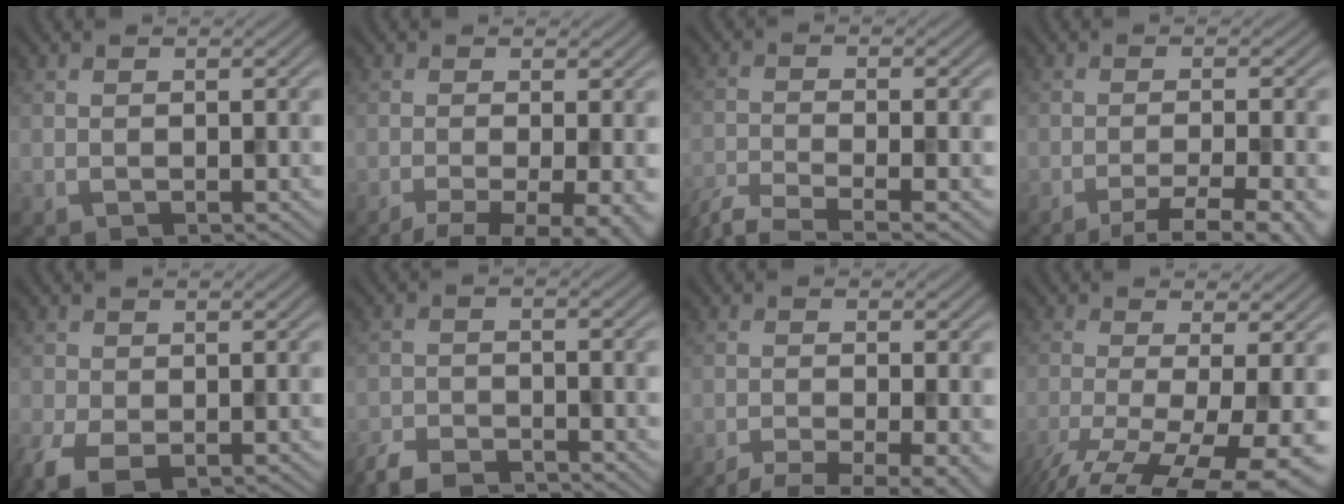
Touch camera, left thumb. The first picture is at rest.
{"total": 7.2, "force": [-3.5, 1.9, 6.1], "torque": [-0.084, -0.009, -0.051]}
{"total": 6.4, "force": [-5.0, 1.2, 3.9], "torque": [-0.075, -0.015, -0.097]}
{"total": 6.5, "force": [-4.1, 0.9, 4.9], "torque": [-0.070, 0.002, -0.065]}
{"total": 4.8, "force": [-2.4, 2.7, 3.2], "torque": [-0.083, -0.020, -0.049]}
{"total": 5.1, "force": [-4.6, 1.1, 1.8], "torque": [-0.035, -0.010, -0.095]}
{"total": 6.8, "force": [-4.6, 1.4, 4.8], "torque": [-0.065, -0.011, -0.073]}
{"total": 11.8, "force": [-5.9, 3.3, 9.7], "torque": [-0.184, -0.028, -0.078]}